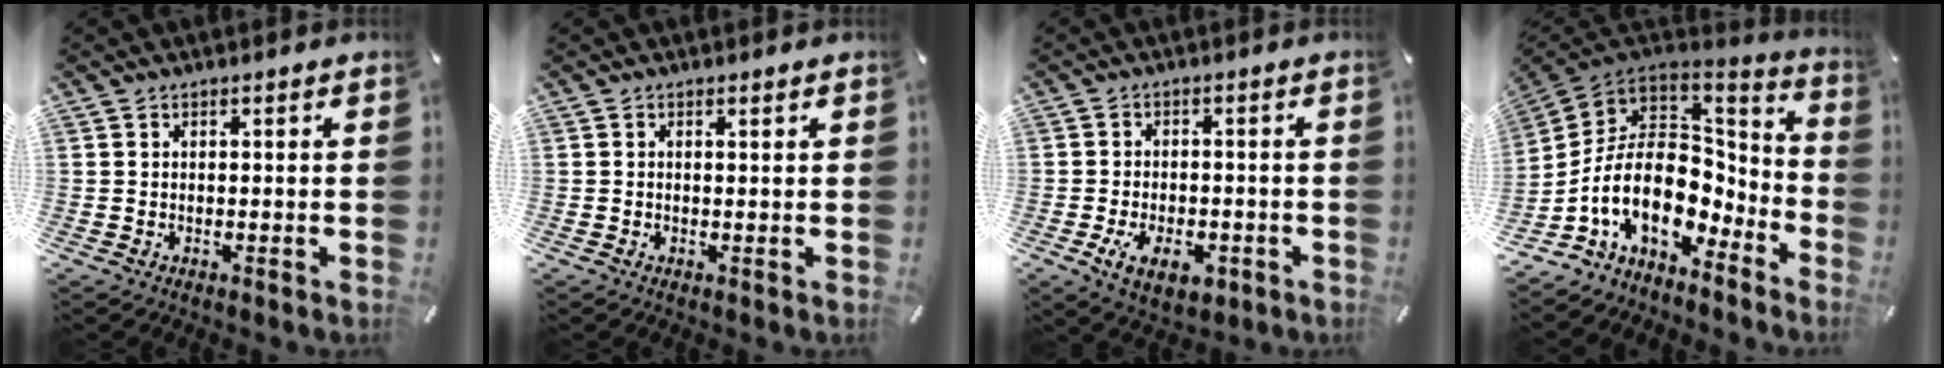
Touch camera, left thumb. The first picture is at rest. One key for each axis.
{"total": 0.8, "fx": 0.2, "fy": 0.1, "fz": 0.8, "tx": -0.014, "ty": 0.000, "tz": 0.003}
{"total": 7.5, "fx": -2.9, "fy": 4.2, "fz": 5.4, "tx": -0.094, "ty": 0.007, "tz": -0.048}
{"total": 19.2, "fx": -4.6, "fy": 12.8, "fz": 13.5, "tx": -0.260, "ty": -0.020, "tz": -0.074}